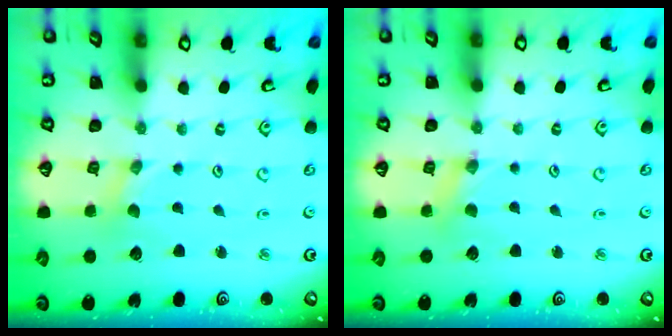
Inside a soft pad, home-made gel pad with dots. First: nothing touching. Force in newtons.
{"total": 1.9, "press": 1.8, "slide": 0.3}